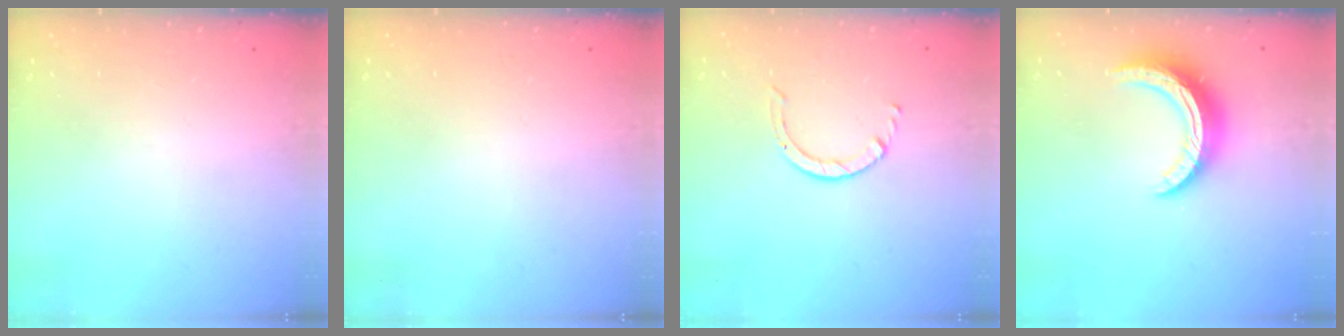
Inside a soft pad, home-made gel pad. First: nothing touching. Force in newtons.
{"total": 2.6, "press": 2.6, "slide": 0.2}
{"total": 2.5, "press": 2.4, "slide": 0.3}
{"total": 13.2, "press": 13.2, "slide": 0.3}